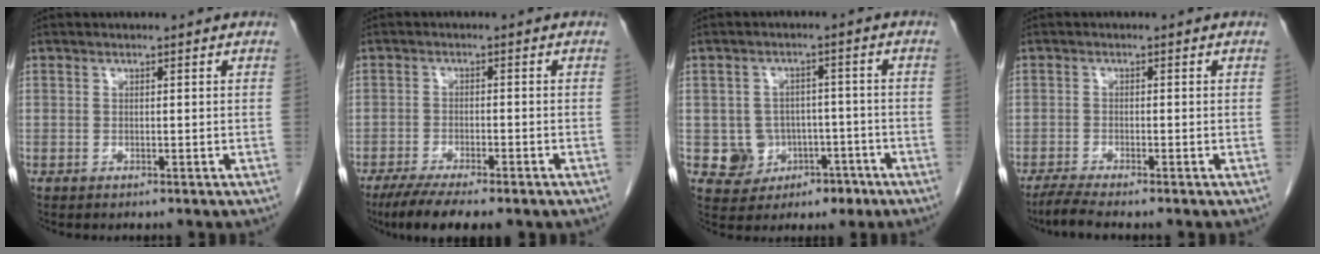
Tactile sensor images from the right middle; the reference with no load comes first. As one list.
[{"total": 8.6, "force": [-6.5, 1.5, 5.4], "torque": [-0.086, -0.019, -0.099]}, {"total": 6.6, "force": [-2.2, 6.0, 1.2], "torque": [-0.014, 0.018, -0.021]}, {"total": 3.2, "force": [-2.7, -0.3, 1.7], "torque": [-0.042, -0.011, -0.054]}]